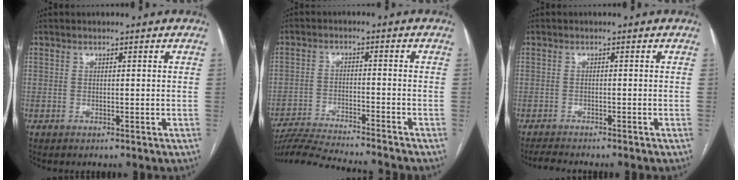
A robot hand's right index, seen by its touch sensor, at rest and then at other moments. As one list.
[{"total": 14.9, "force": [-14.0, -0.2, 5.2], "torque": [-0.085, -0.017, -0.219]}, {"total": 3.1, "force": [-2.9, -0.2, 0.9], "torque": [-0.013, -0.009, -0.046]}]